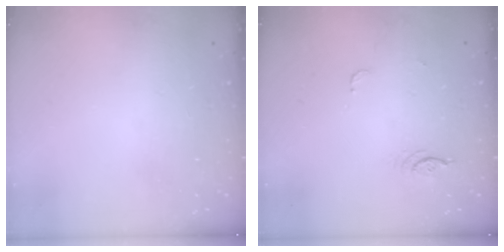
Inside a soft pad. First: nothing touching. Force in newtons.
{"total": 3.9, "press": 3.6, "slide": 1.7}